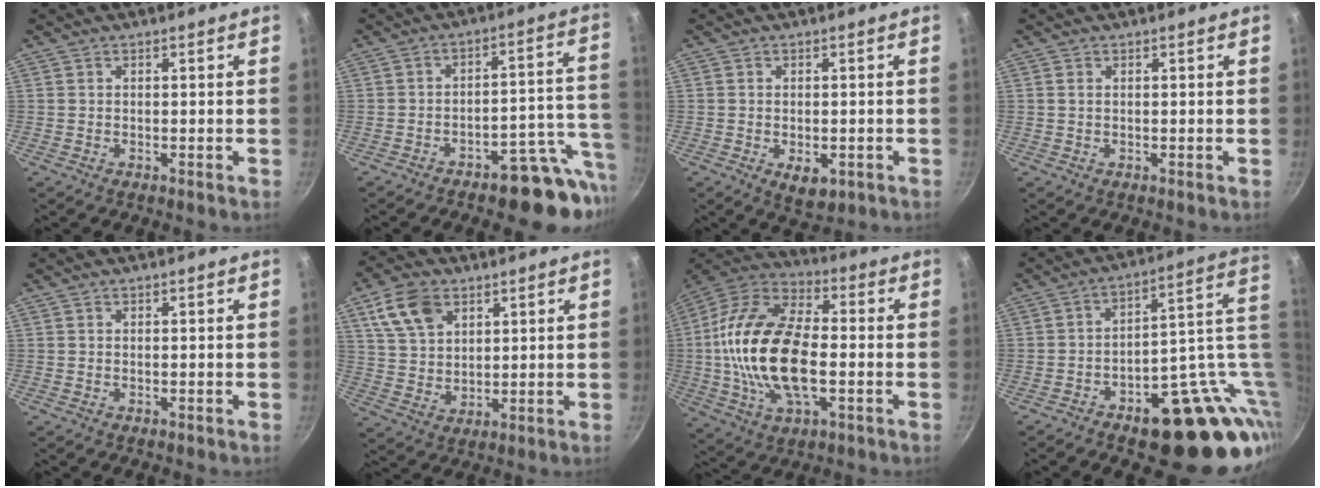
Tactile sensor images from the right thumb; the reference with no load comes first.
{"total": 12.8, "force": [-7.1, 5.7, 8.9], "torque": [-0.057, 0.062, -0.097]}
{"total": 5.0, "force": [-1.5, 2.9, 3.8], "torque": [-0.047, -0.004, -0.015]}
{"total": 0.7, "force": [0.1, 0.5, 0.5], "torque": [-0.009, 0.002, 0.001]}
{"total": 0.0}
{"total": 10.9, "force": [5.2, 7.3, 6.3], "torque": [-0.101, -0.009, 0.103]}
{"total": 23.2, "force": [-2.0, 12.3, 19.5], "torque": [-0.375, 0.029, -0.044]}
{"total": 23.7, "force": [-2.3, 12.6, 19.9], "torque": [-0.194, 0.027, -0.012]}